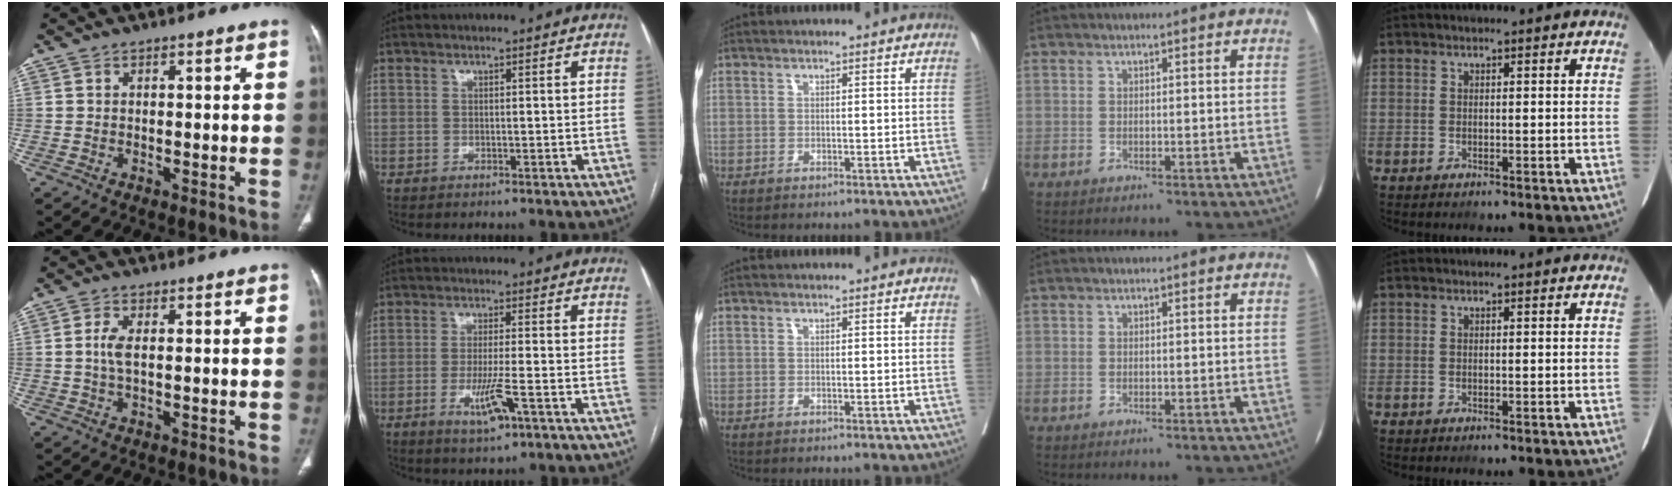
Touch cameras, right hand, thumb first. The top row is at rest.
{"thumb": {"total": 5.8, "force": [0.4, 2.6, 5.2], "torque": [-0.126, 0.004, 0.004]}, "index": {"total": 8.6, "force": [-3.8, 0.8, 7.6], "torque": [-0.144, -0.018, -0.063]}}